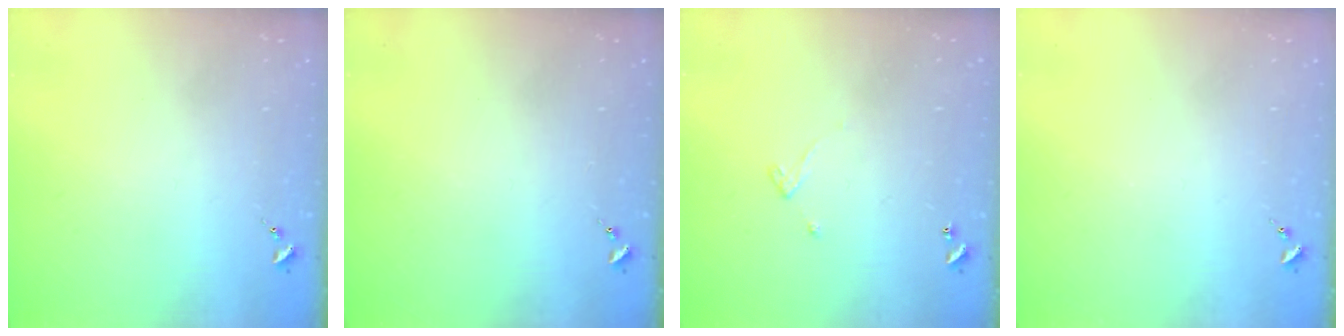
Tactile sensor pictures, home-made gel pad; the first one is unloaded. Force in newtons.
{"total": 0.0}
{"total": 3.4, "press": 3.4, "slide": 0.5}
{"total": 0.0}